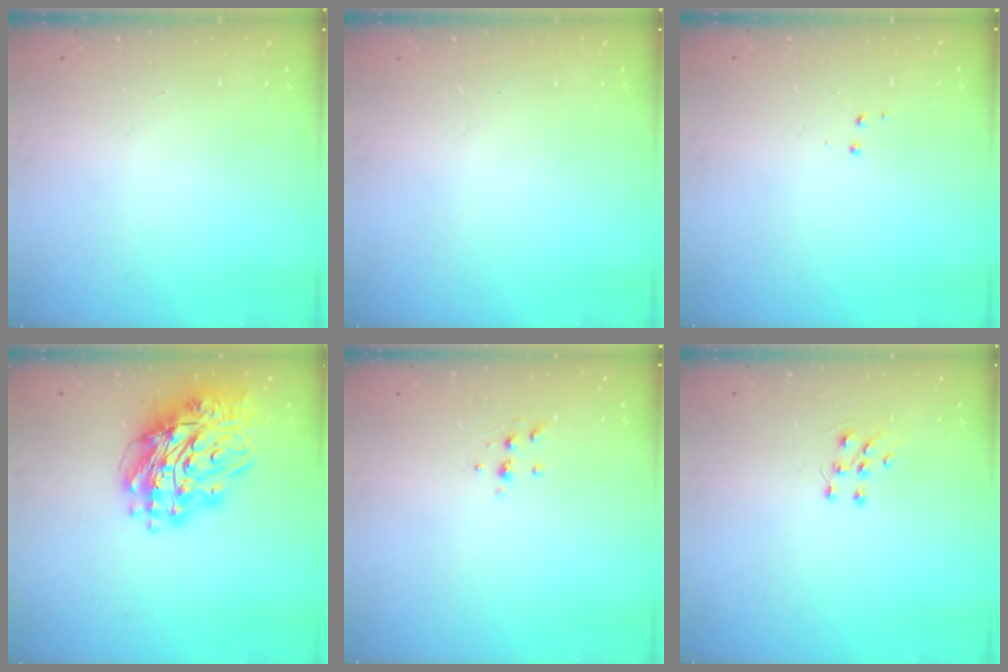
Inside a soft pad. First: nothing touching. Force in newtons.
{"total": 0.0}
{"total": 2.9, "press": 2.8, "slide": 0.4}
{"total": 18.5, "press": 18.3, "slide": 3.0}
{"total": 4.4, "press": 4.4, "slide": 0.7}
{"total": 5.6, "press": 5.5, "slide": 1.0}